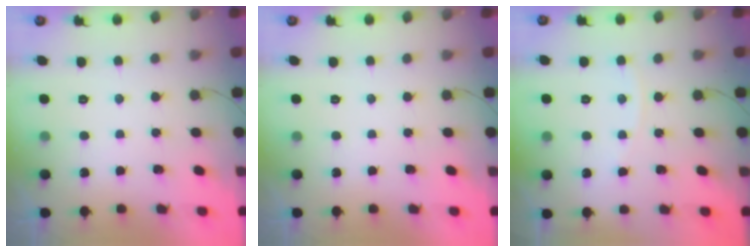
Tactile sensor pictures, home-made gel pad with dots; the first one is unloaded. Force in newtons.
{"total": 0.0}
{"total": 2.6, "press": 2.6, "slide": 0.3}